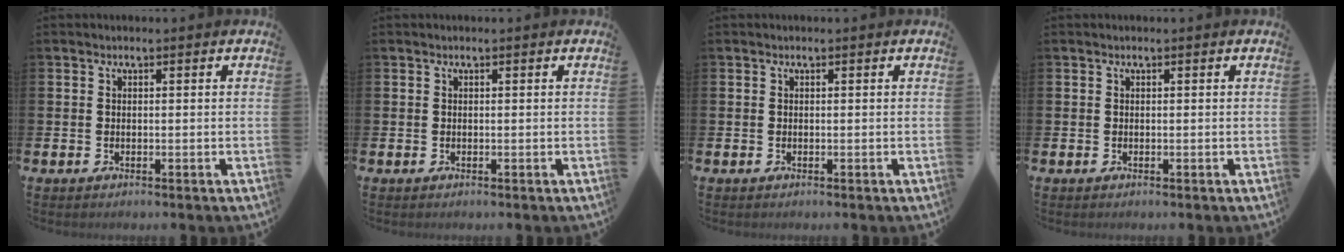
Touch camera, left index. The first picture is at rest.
{"total": 0.0}
{"total": 0.0}
{"total": 0.0}